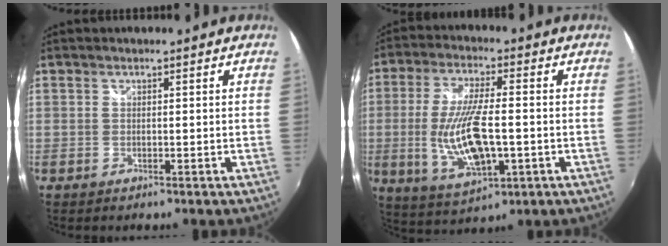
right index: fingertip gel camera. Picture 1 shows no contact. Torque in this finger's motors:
{"motor_torque": [0.80, -0.50, 0.56, 0.17]}